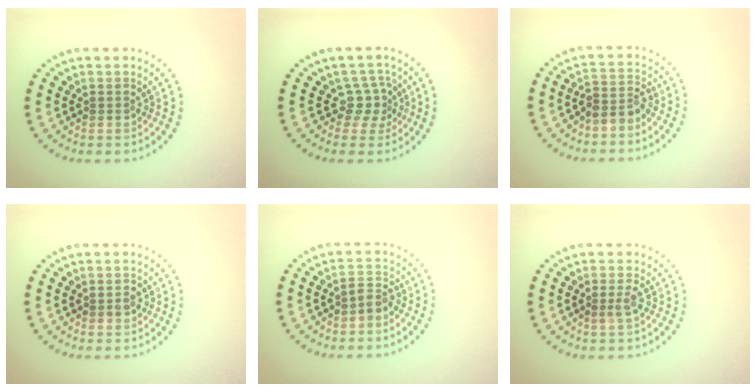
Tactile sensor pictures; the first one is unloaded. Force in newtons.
{"total": 2.2, "press": 1.4, "slide": 1.7}
{"total": 2.2, "press": 1.8, "slide": 1.4}
{"total": 1.0, "press": 0.9, "slide": 0.3}
{"total": 1.5, "press": 1.2, "slide": 0.8}
{"total": 1.2, "press": 1.0, "slide": 0.7}